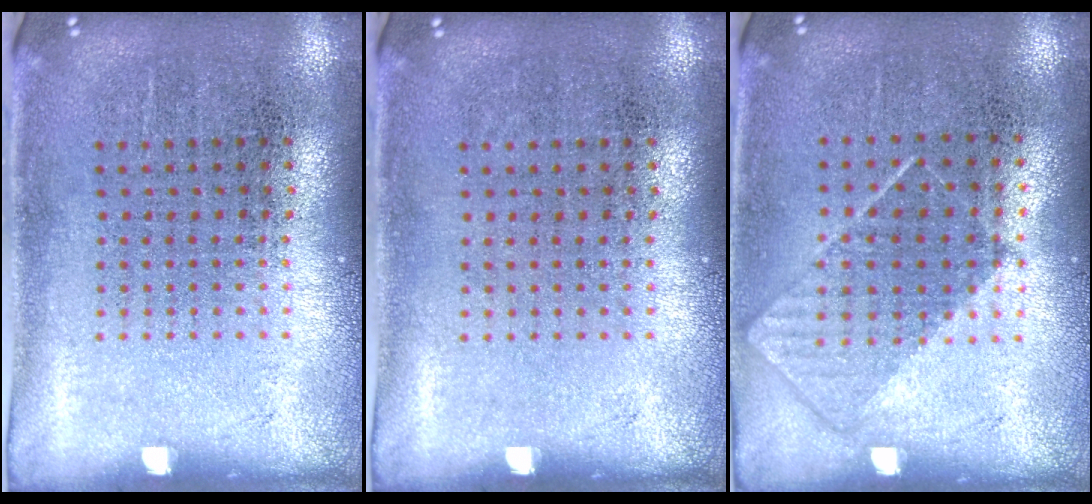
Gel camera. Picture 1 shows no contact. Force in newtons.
{"total": 0.0}
{"total": 0.8, "press": 0.7, "slide": 0.5}